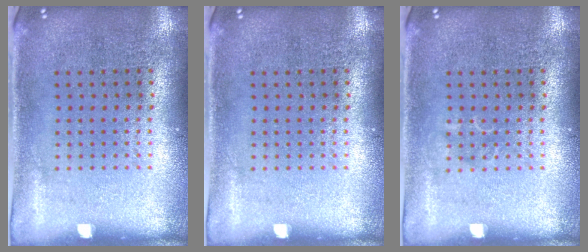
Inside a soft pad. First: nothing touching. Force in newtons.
{"total": 0.0}
{"total": 0.7, "press": 0.7, "slide": 0.2}